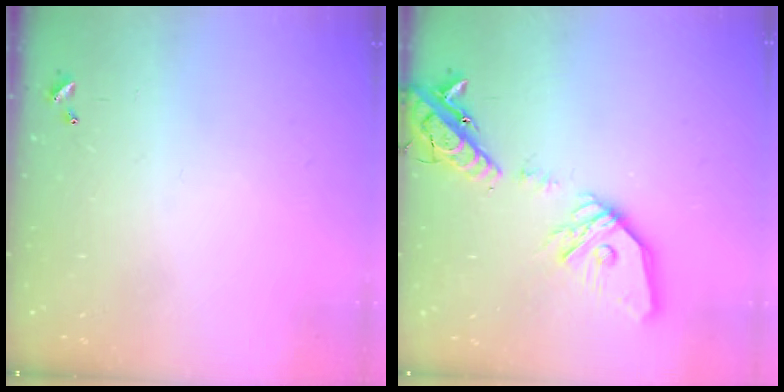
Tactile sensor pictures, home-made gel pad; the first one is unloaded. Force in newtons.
{"total": 21.4, "press": 21.2, "slide": 3.5}